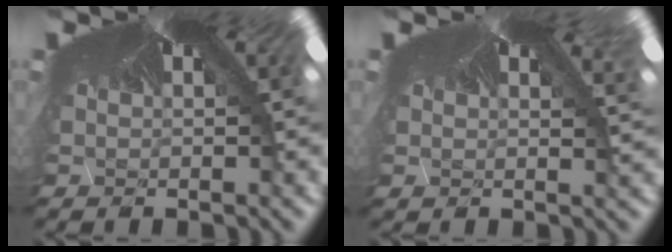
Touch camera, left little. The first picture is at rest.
{"total": 1.5, "force": [1.4, 0.4, -0.1], "torque": [-0.011, 0.009, 0.016]}